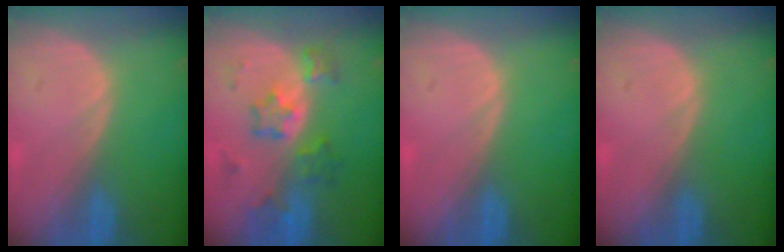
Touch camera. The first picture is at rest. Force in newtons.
{"total": 6.5, "press": 6.4, "slide": 0.7}
{"total": 0.0}
{"total": 0.0}